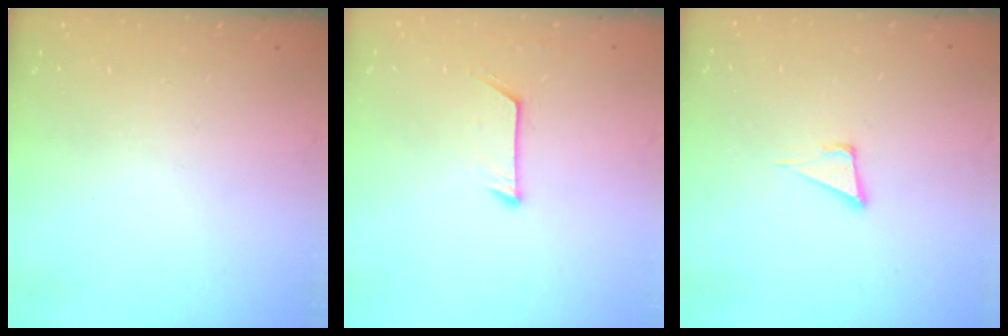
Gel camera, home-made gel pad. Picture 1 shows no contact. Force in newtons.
{"total": 6.3, "press": 6.3, "slide": 0.5}
{"total": 5.2, "press": 4.2, "slide": 3.1}